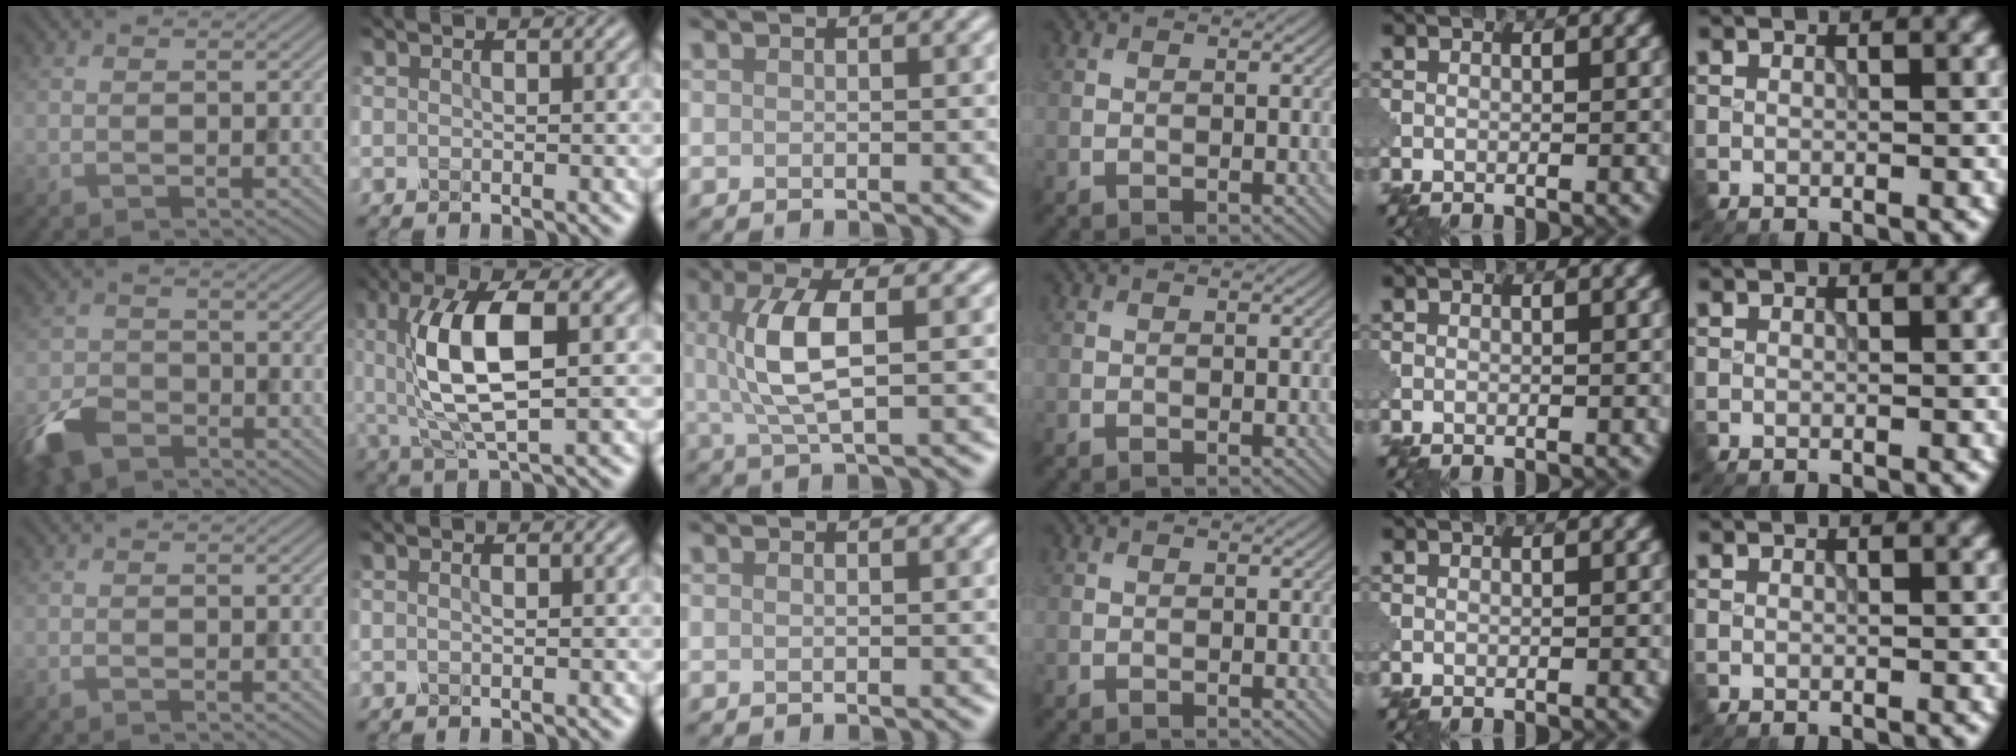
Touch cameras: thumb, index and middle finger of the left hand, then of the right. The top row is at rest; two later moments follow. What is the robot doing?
{"motion": "squeeze", "object": "clothespin"}